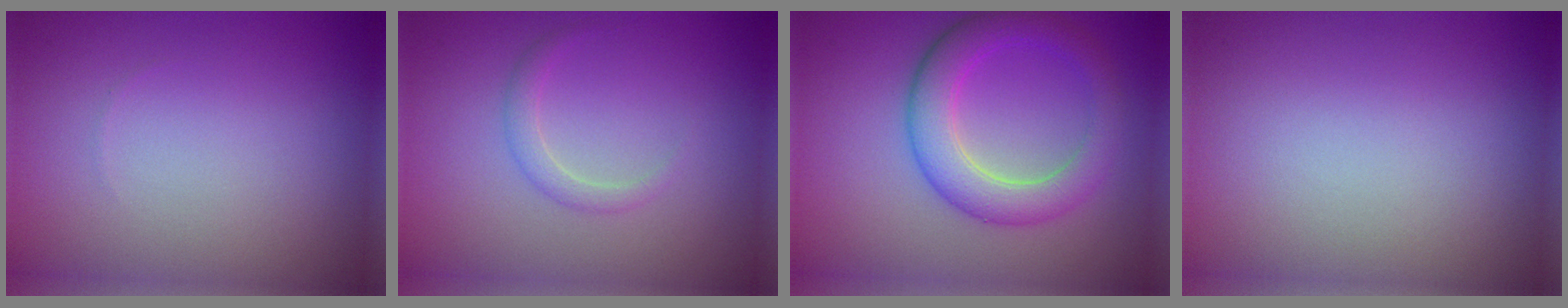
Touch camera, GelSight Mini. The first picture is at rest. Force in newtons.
{"total": 1.4, "press": 1.4, "slide": 0.1}
{"total": 5.2, "press": 5.2, "slide": 0.1}
{"total": 0.0}